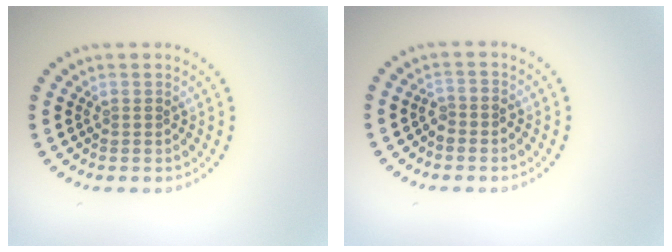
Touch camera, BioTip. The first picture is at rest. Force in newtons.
{"total": 1.2, "press": 1.1, "slide": 0.6}